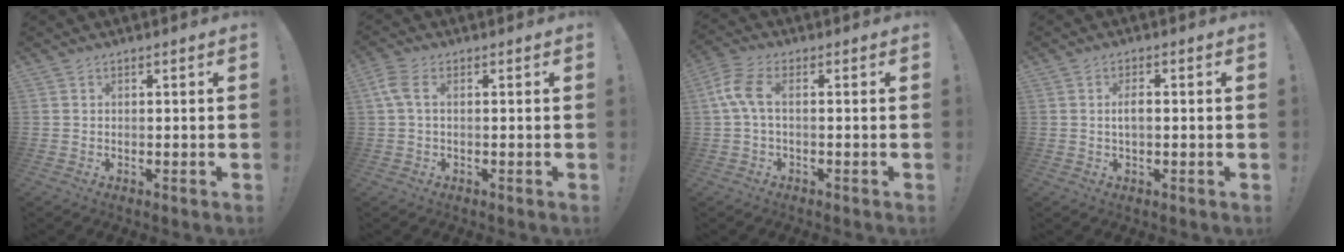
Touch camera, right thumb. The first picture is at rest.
{"total": 4.3, "force": [0.6, 1.8, 3.8], "torque": [-0.081, 0.002, 0.013]}
{"total": 6.8, "force": [0.6, 2.6, 6.2], "torque": [-0.130, 0.001, 0.013]}
{"total": 2.9, "force": [-0.2, 1.2, 2.6], "torque": [-0.050, 0.008, -0.005]}